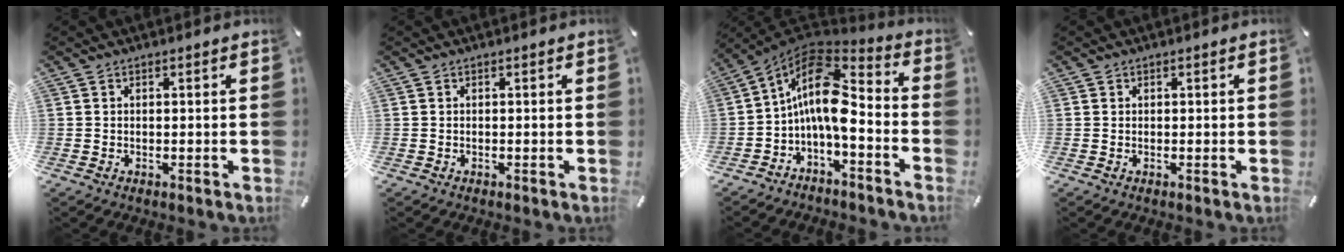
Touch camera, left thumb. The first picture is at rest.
{"total": 0.0}
{"total": 13.9, "force": [-0.6, 6.9, 12.1], "torque": [-0.240, -0.004, -0.013]}
{"total": 0.0}